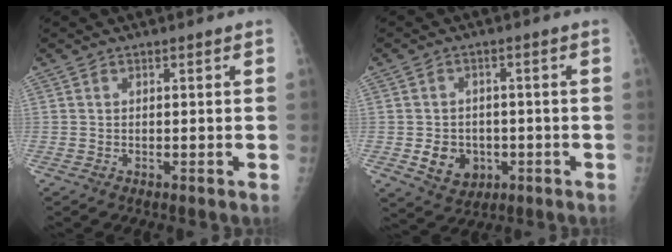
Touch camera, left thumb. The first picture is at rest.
{"total": 7.1, "force": [-1.7, 5.9, 3.5], "torque": [-0.030, 0.006, -0.017]}